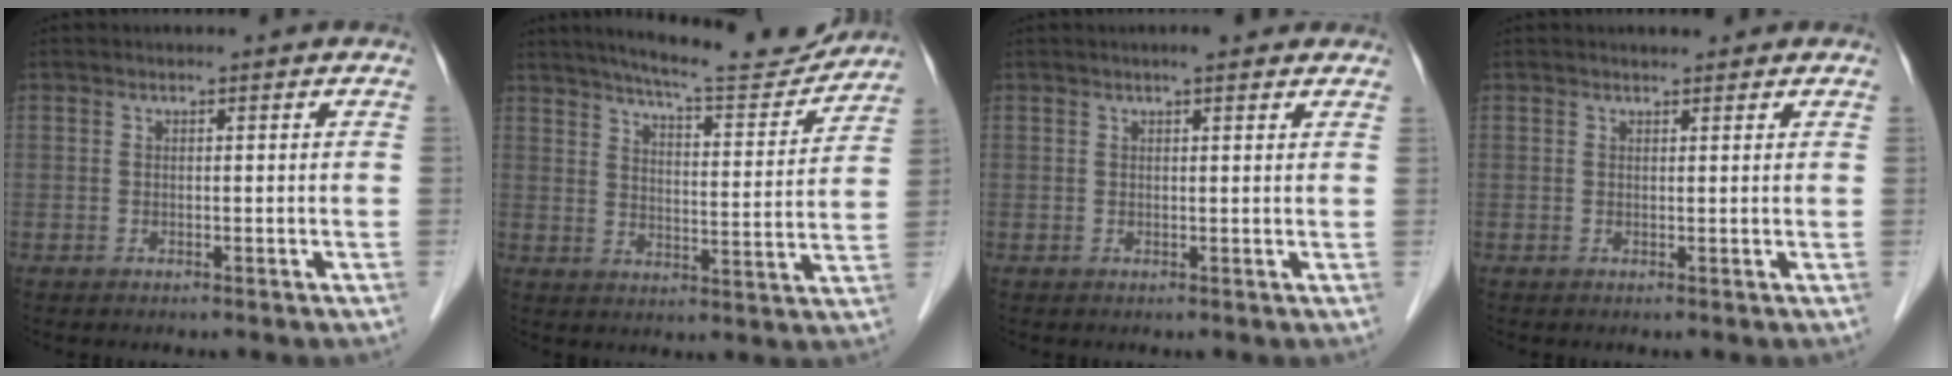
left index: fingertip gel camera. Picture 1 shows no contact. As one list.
[{"total": 14.5, "force": [13.5, 1.3, 5.2], "torque": [-0.077, -0.015, 0.183]}, {"total": 3.8, "force": [2.9, 0.7, 2.3], "torque": [-0.024, 0.017, 0.038]}, {"total": 1.6, "force": [1.3, 0.5, 0.7], "torque": [-0.012, 0.007, 0.018]}]